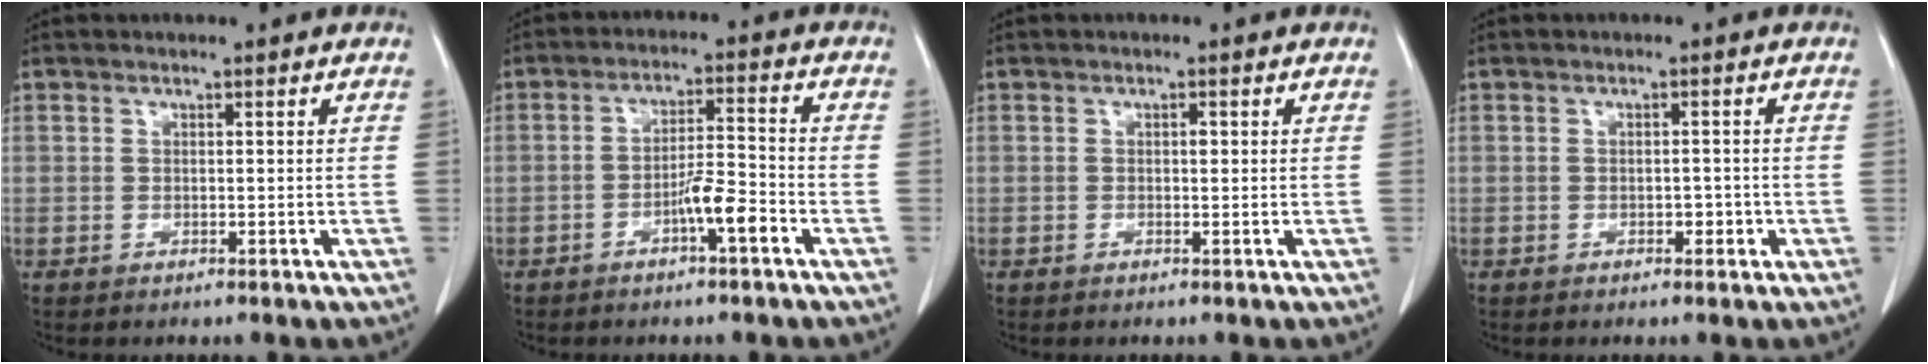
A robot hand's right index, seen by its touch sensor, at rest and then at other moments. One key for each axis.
{"total": 5.7, "fx": -2.9, "fy": 0.6, "fz": 5.0, "tx": -0.086, "ty": 0.006, "tz": -0.050}
{"total": 0.7, "fx": 0.1, "fy": 0.3, "fz": 0.6, "tx": -0.010, "ty": 0.001, "tz": 0.001}
{"total": 1.5, "fx": -0.5, "fy": 1.0, "fz": 1.1, "tx": -0.014, "ty": 0.002, "tz": -0.004}